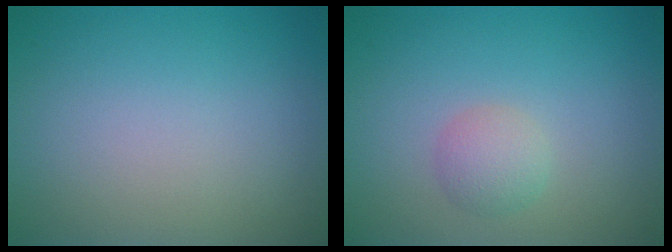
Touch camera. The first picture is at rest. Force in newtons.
{"total": 1.9, "press": 1.9, "slide": 0.1}